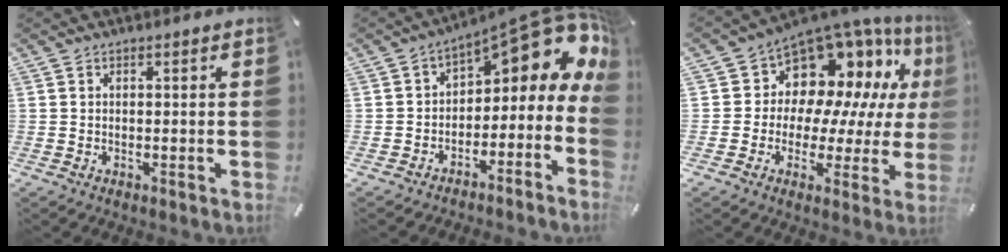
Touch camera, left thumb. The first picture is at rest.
{"total": 11.8, "force": [6.2, 5.7, 8.2], "torque": [-0.094, -0.054, 0.096]}
{"total": 11.6, "force": [7.4, 8.5, 2.8], "torque": [-0.049, -0.081, 0.136]}